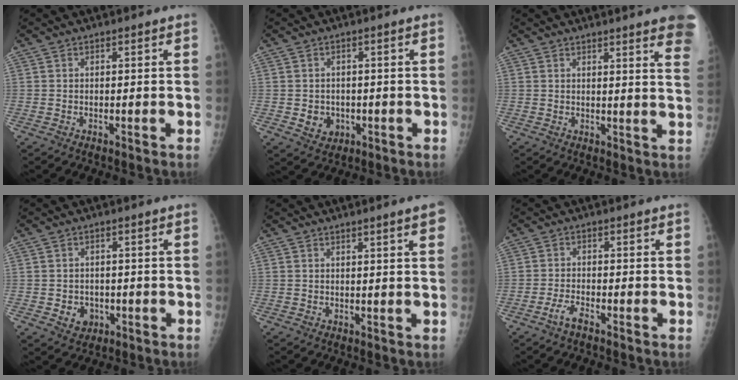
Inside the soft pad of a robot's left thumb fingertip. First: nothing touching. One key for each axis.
{"total": 3.7, "fx": -0.7, "fy": 3.3, "fz": 1.7, "tx": -0.012, "ty": 0.002, "tz": 0.001}
{"total": 12.3, "fx": 9.2, "fy": 1.0, "fz": 8.2, "tx": -0.080, "ty": -0.038, "tz": 0.087}
{"total": 3.5, "fx": -0.8, "fy": 3.0, "fz": 1.4, "tx": -0.008, "ty": 0.003, "tz": -0.002}
{"total": 3.8, "fx": 2.3, "fy": 0.0, "fz": 3.0, "tx": -0.035, "ty": -0.004, "tz": 0.029}
{"total": 2.4, "fx": -1.8, "fy": 0.4, "fz": 1.6, "tx": -0.043, "ty": 0.007, "tz": -0.038}